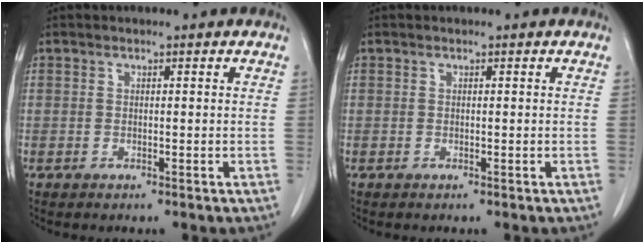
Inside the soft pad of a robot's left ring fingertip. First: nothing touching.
{"total": 0.0}